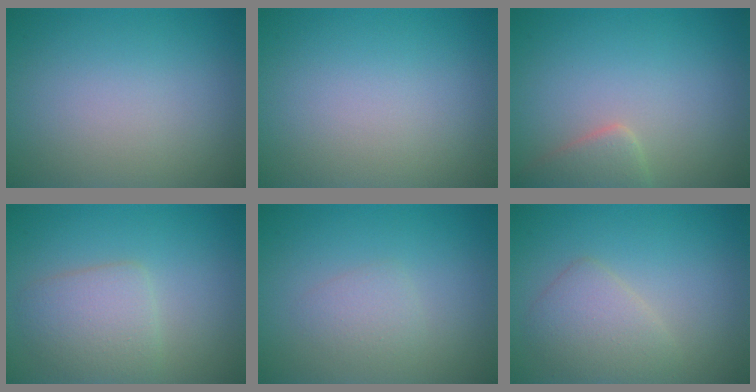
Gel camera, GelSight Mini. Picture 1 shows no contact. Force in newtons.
{"total": 0.0}
{"total": 2.3, "press": 2.3, "slide": 0.1}
{"total": 3.3, "press": 3.3, "slide": 0.0}
{"total": 1.4, "press": 1.4, "slide": 0.1}
{"total": 2.8, "press": 2.8, "slide": 0.2}